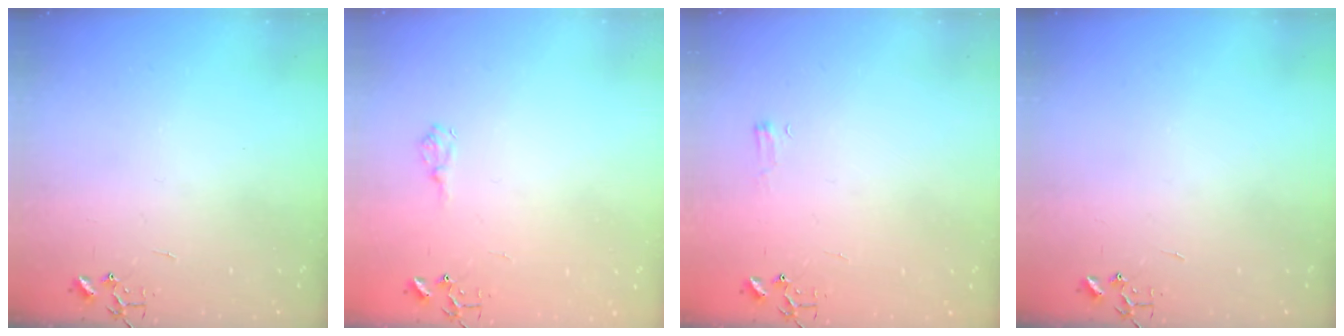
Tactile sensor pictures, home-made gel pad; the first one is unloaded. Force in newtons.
{"total": 6.8, "press": 6.8, "slide": 0.9}
{"total": 4.4, "press": 4.3, "slide": 0.5}
{"total": 0.0}